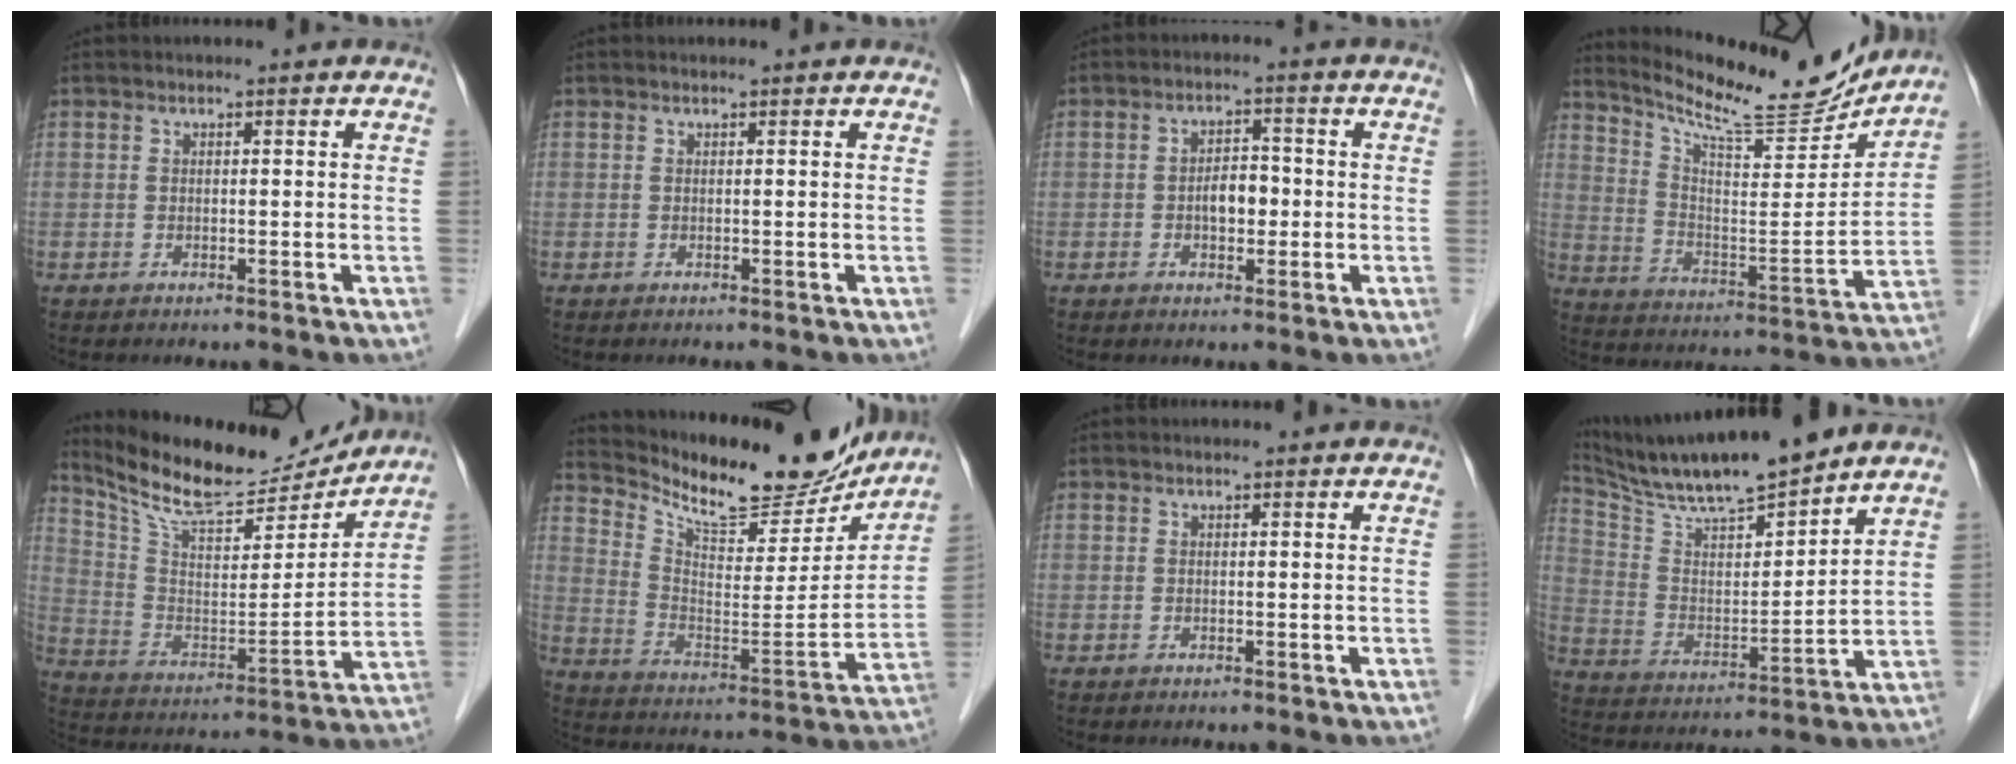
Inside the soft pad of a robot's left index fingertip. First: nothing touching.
{"total": 0.0}
{"total": 3.7, "force": [-0.7, 2.1, 3.0], "torque": [-0.052, 0.009, -0.011]}
{"total": 17.8, "force": [16.8, 1.8, 5.8], "torque": [-0.111, -0.044, 0.255]}
{"total": 17.3, "force": [16.2, 3.3, 5.3], "torque": [-0.106, -0.019, 0.266]}
{"total": 20.1, "force": [18.4, 4.6, 6.8], "torque": [-0.126, -0.032, 0.279]}
{"total": 0.0}
{"total": 16.1, "force": [14.4, 0.9, 7.2], "torque": [-0.143, 0.003, 0.262]}